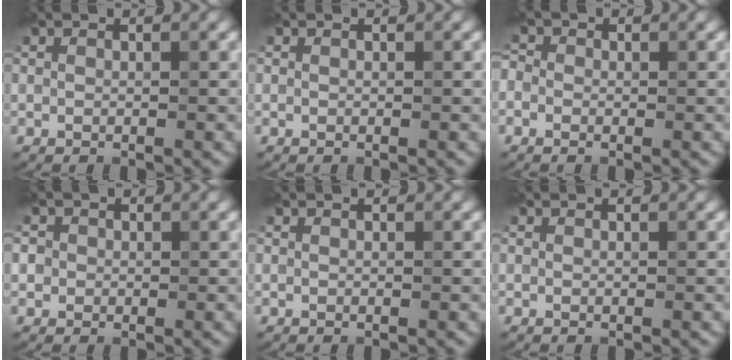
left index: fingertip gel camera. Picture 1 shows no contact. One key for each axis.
{"total": 0.0}
{"total": 1.6, "fx": 0.1, "fy": 1.4, "fz": 0.8, "tx": -0.009, "ty": 0.004, "tz": -0.016}
{"total": 2.2, "fx": 0.6, "fy": 2.0, "fz": 0.7, "tx": 0.005, "ty": 0.010, "tz": 0.000}
{"total": 0.0}
{"total": 0.0}